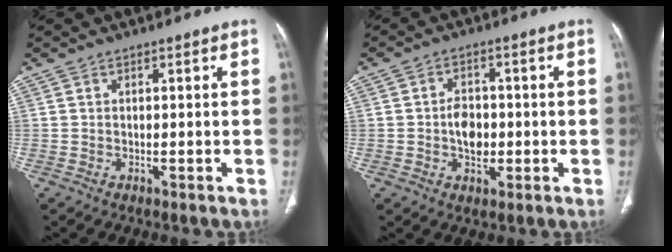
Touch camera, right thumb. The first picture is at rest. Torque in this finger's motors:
{"motor_torque": [1.45, 0.67, 0.83, -0.57, 0.04]}